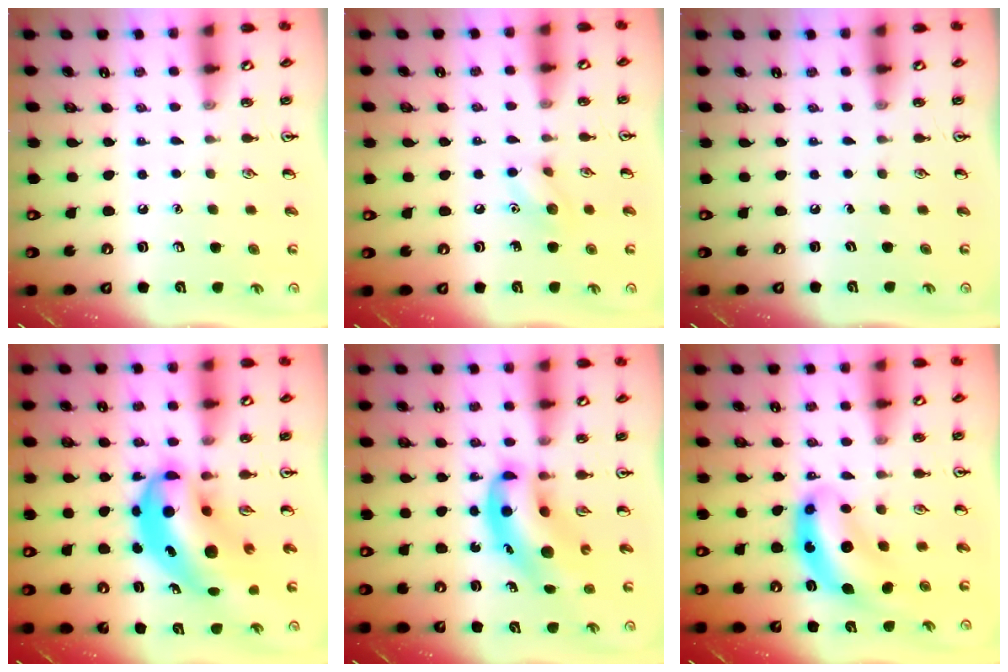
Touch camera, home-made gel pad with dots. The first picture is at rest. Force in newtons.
{"total": 6.8, "press": 6.7, "slide": 0.8}
{"total": 0.0}
{"total": 13.1, "press": 12.5, "slide": 3.9}
{"total": 9.8, "press": 9.4, "slide": 2.7}
{"total": 8.8, "press": 8.4, "slide": 2.7}